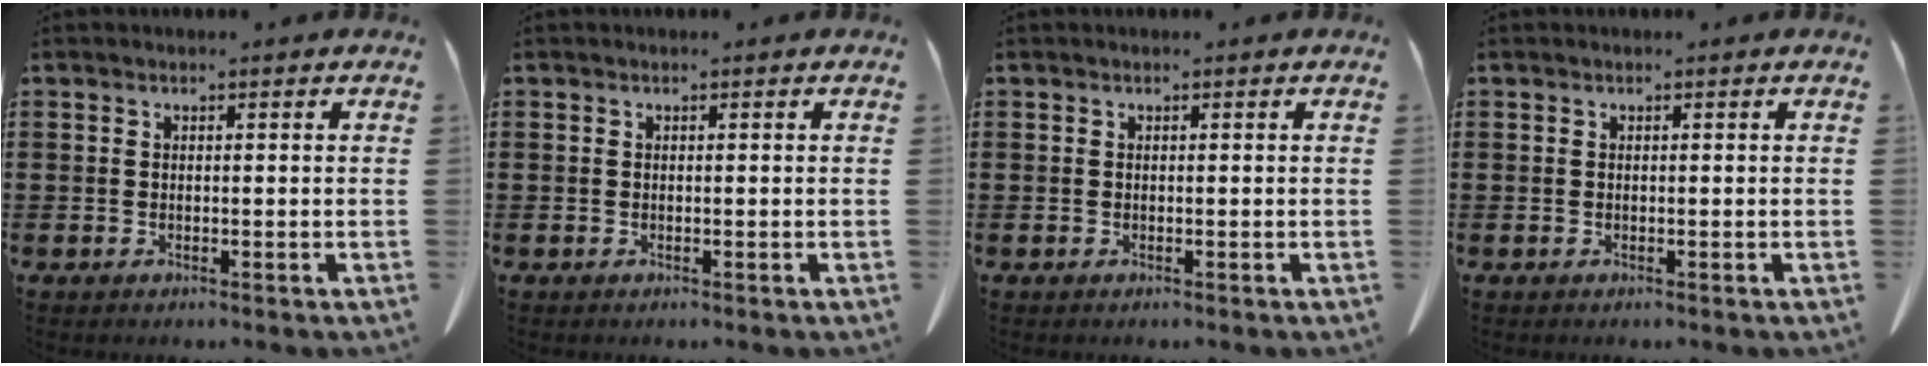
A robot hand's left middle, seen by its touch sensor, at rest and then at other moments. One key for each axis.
{"total": 0.0}
{"total": 0.0}
{"total": 0.0}